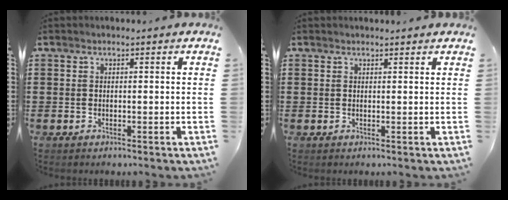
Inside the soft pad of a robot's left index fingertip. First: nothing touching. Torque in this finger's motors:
{"motor_torque": [1.03, -1.11, 0.31, 0.05]}